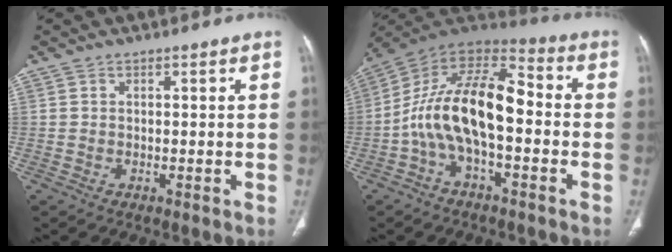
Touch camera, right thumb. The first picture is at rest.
{"total": 17.6, "force": [-2.7, 8.5, 15.1], "torque": [-0.261, 0.057, -0.056]}